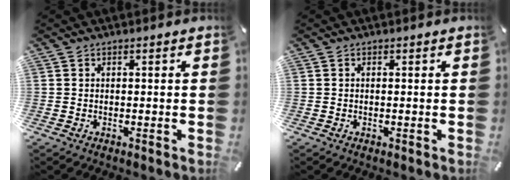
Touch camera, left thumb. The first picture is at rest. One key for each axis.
{"total": 0.0}